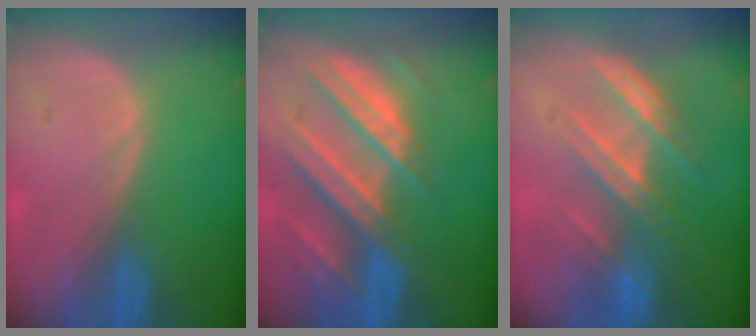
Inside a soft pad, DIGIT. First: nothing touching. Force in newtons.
{"total": 10.5, "press": 9.3, "slide": 4.9}
{"total": 7.4, "press": 6.7, "slide": 3.1}